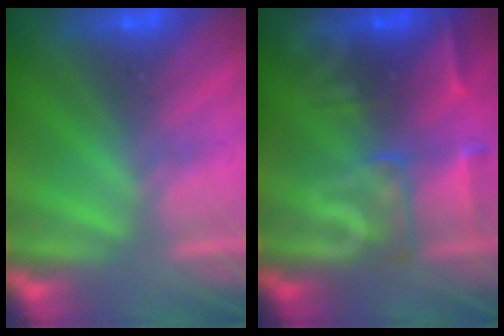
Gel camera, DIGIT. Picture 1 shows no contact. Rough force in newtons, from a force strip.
{"total": 2.9}